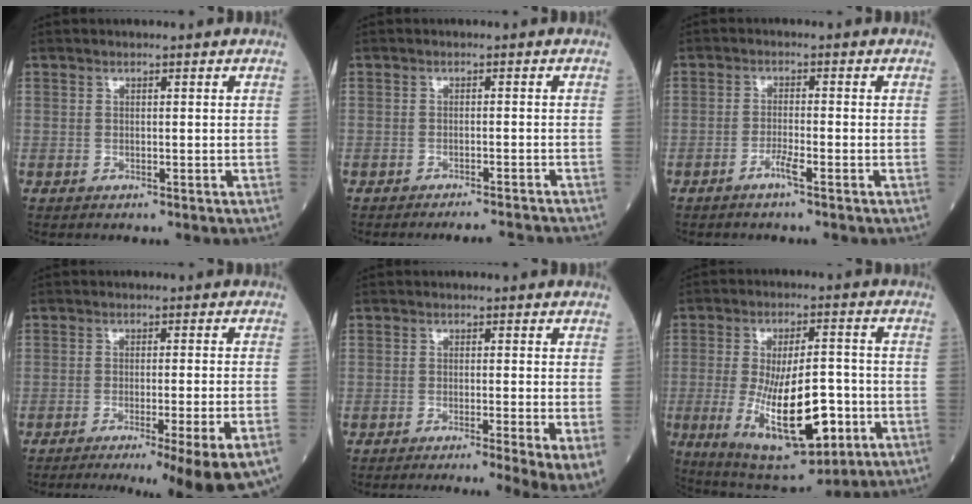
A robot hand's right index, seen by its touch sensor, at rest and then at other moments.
{"total": 6.6, "force": [-6.4, -0.4, 1.6], "torque": [-0.015, -0.014, -0.077]}
{"total": 2.4, "force": [-1.6, -0.2, 1.8], "torque": [-0.037, -0.001, -0.032]}
{"total": 14.6, "force": [-10.3, -0.7, 10.4], "torque": [-0.085, -0.031, -0.142]}
{"total": 9.3, "force": [-6.2, -0.7, 6.9], "torque": [-0.071, -0.025, -0.094]}
{"total": 16.4, "force": [-4.4, 5.2, 15.0], "torque": [-0.262, -0.013, -0.058]}